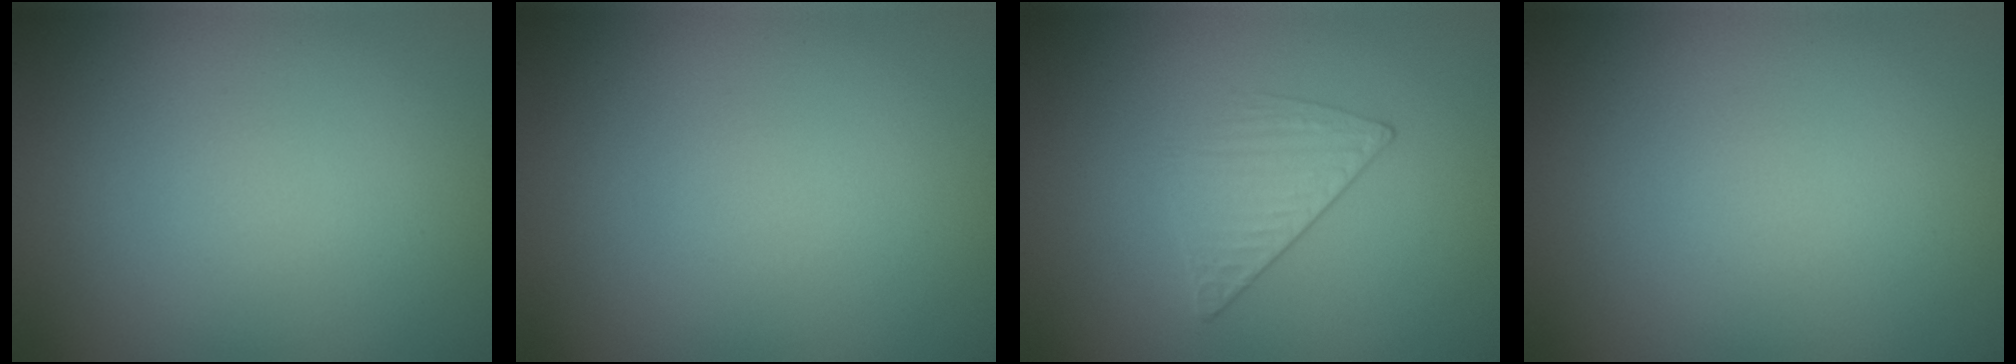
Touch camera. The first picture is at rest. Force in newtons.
{"total": 0.0}
{"total": 1.6, "press": 1.0, "slide": 1.2}
{"total": 0.0}